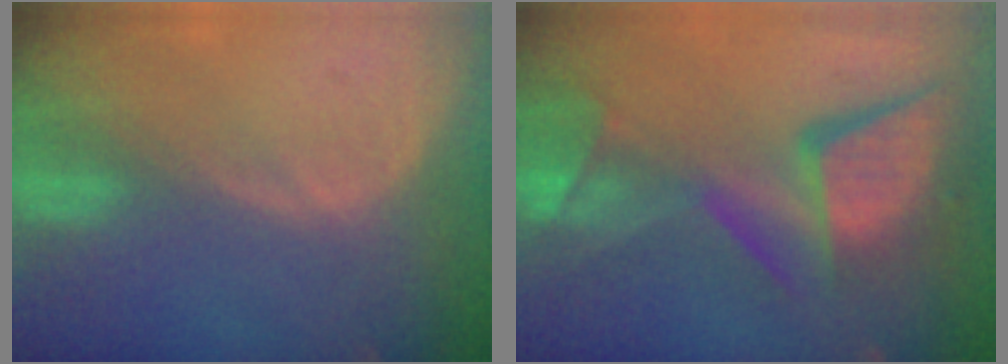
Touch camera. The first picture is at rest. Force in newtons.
{"total": 13.6, "press": 11.1, "slide": 7.9}